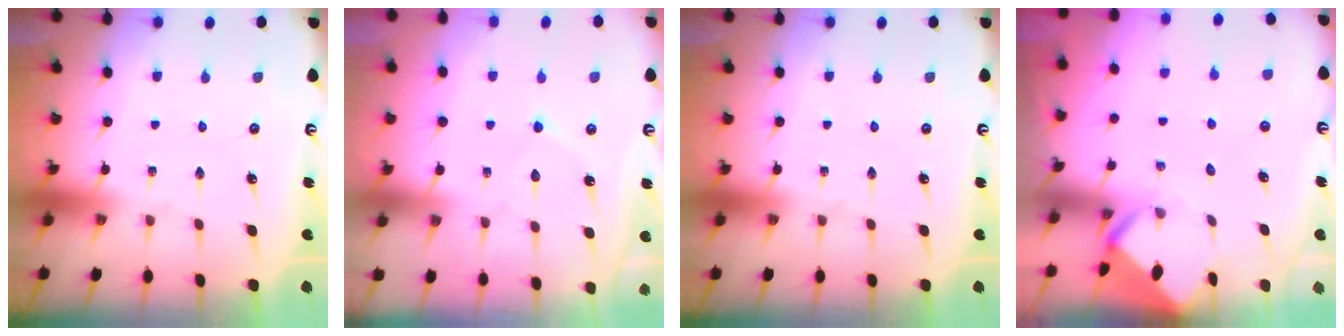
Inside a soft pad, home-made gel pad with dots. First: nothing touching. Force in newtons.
{"total": 4.4, "press": 4.4, "slide": 0.5}
{"total": 0.0}
{"total": 3.3, "press": 3.3, "slide": 0.1}